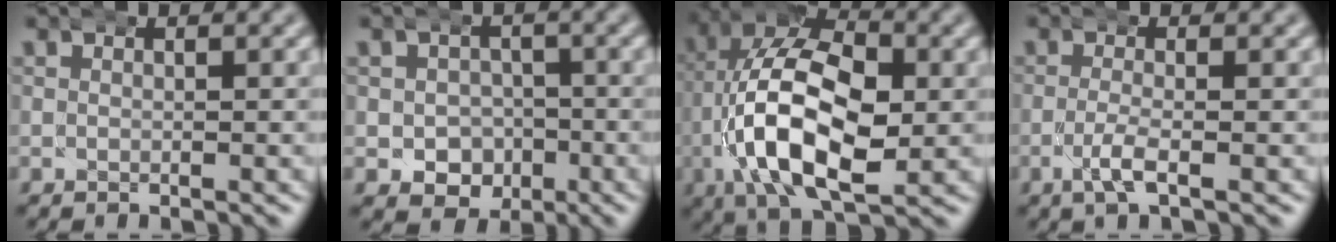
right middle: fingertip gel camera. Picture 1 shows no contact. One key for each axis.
{"total": 5.8, "fx": -2.3, "fy": 5.1, "fz": 1.5, "tx": -0.021, "ty": -0.029, "tz": -0.029}
{"total": 14.2, "fx": -1.0, "fy": 9.2, "fz": 10.7, "tx": -0.209, "ty": -0.026, "tz": -0.013}
{"total": 2.4, "fx": -1.4, "fy": 0.5, "fz": 1.9, "tx": -0.055, "ty": -0.011, "tz": -0.022}